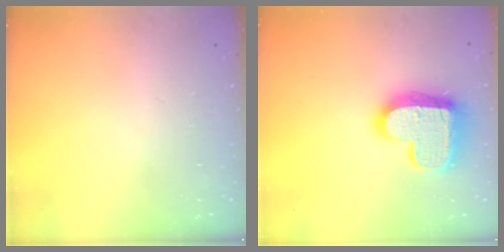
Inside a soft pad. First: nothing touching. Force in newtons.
{"total": 17.7, "press": 17.7, "slide": 1.2}